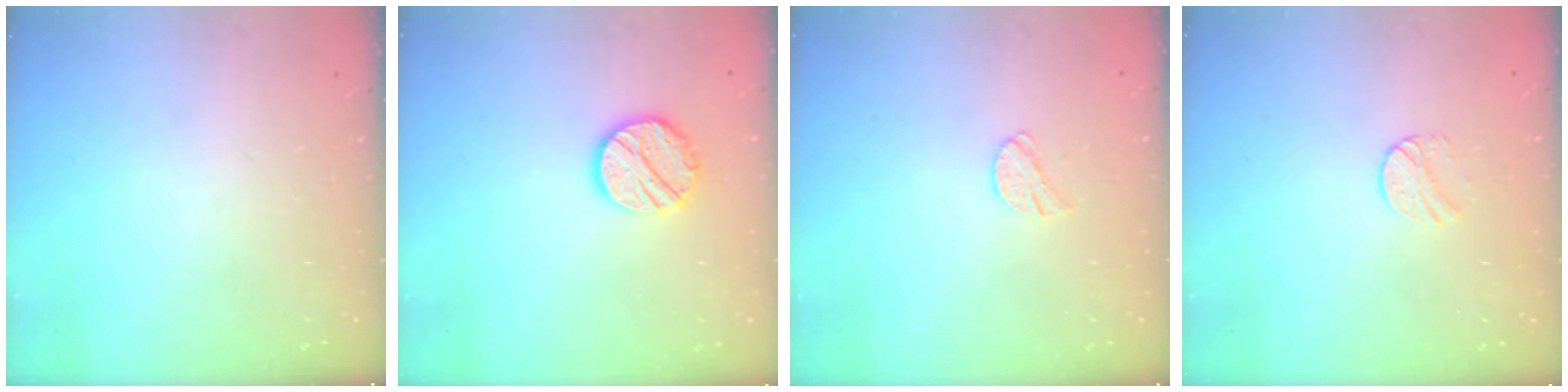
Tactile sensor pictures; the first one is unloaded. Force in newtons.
{"total": 11.6, "press": 11.6, "slide": 0.5}
{"total": 7.9, "press": 7.8, "slide": 0.7}
{"total": 6.9, "press": 6.9, "slide": 0.7}